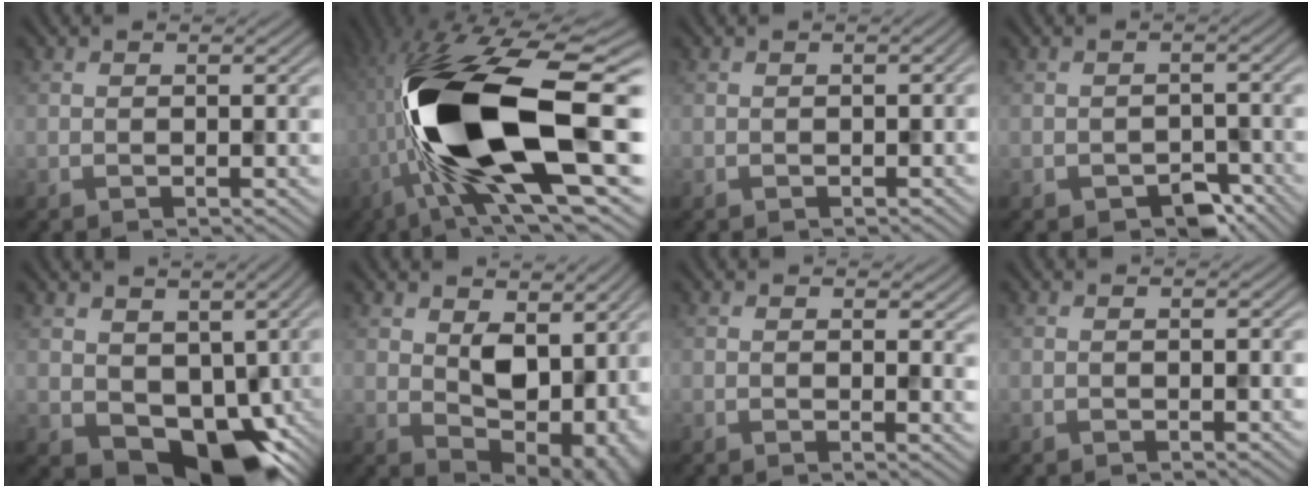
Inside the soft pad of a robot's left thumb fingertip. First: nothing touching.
{"total": 19.2, "force": [-1.8, 7.4, 17.6], "torque": [-0.335, 0.010, -0.041]}
{"total": 0.8, "force": [-0.3, 0.3, 0.6], "torque": [-0.009, -0.001, -0.002]}
{"total": 3.7, "force": [-2.4, 2.0, 2.0], "torque": [-0.029, -0.005, -0.036]}
{"total": 11.1, "force": [-0.7, 7.9, 7.7], "torque": [-0.125, -0.043, 0.007]}
{"total": 8.5, "force": [2.3, 5.3, 6.2], "torque": [-0.103, -0.008, 0.036]}
{"total": 2.1, "force": [1.0, 0.8, 1.7], "torque": [-0.025, -0.006, 0.017]}
{"total": 0.0}